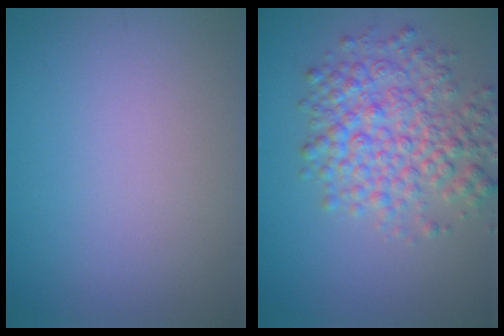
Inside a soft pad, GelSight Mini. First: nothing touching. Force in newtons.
{"total": 6.0, "press": 6.0, "slide": 0.2}